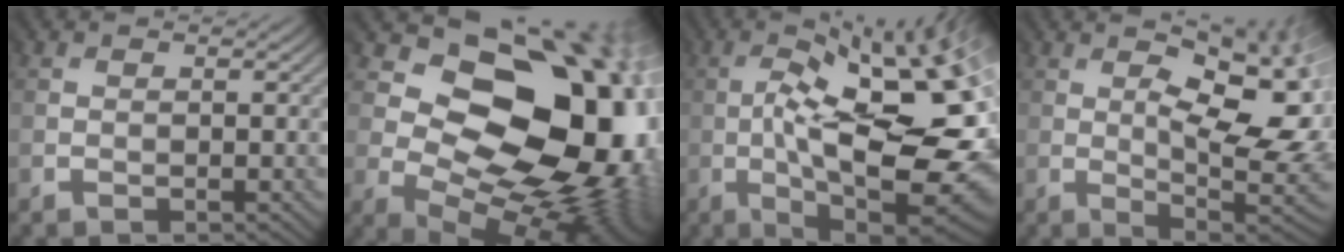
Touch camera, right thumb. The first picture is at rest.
{"total": 17.4, "force": [1.7, 12.4, 12.0], "torque": [-0.121, -0.009, 0.063]}
{"total": 17.0, "force": [-3.0, 5.2, 15.9], "torque": [-0.232, 0.001, -0.041]}
{"total": 13.9, "force": [0.6, 5.5, 12.8], "torque": [-0.180, 0.025, 0.034]}